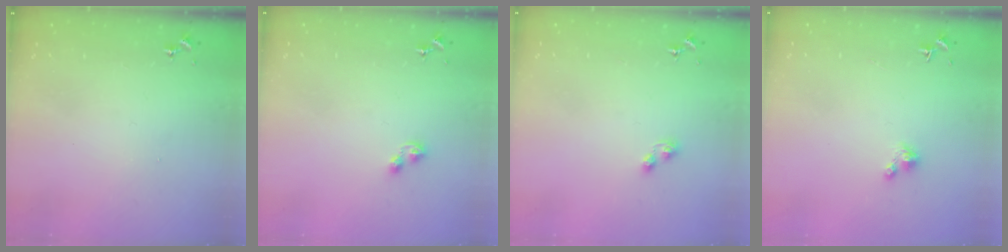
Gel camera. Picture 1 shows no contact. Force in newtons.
{"total": 3.8, "press": 3.7, "slide": 0.6}
{"total": 3.7, "press": 3.7, "slide": 0.6}
{"total": 2.4, "press": 2.4, "slide": 0.2}